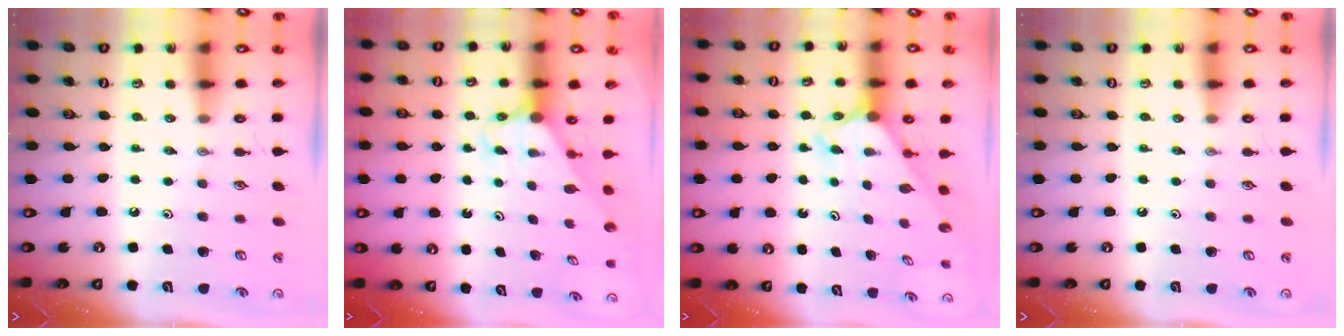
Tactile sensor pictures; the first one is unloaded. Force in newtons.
{"total": 2.9, "press": 2.9, "slide": 0.0}
{"total": 2.3, "press": 2.3, "slide": 0.2}
{"total": 0.0}